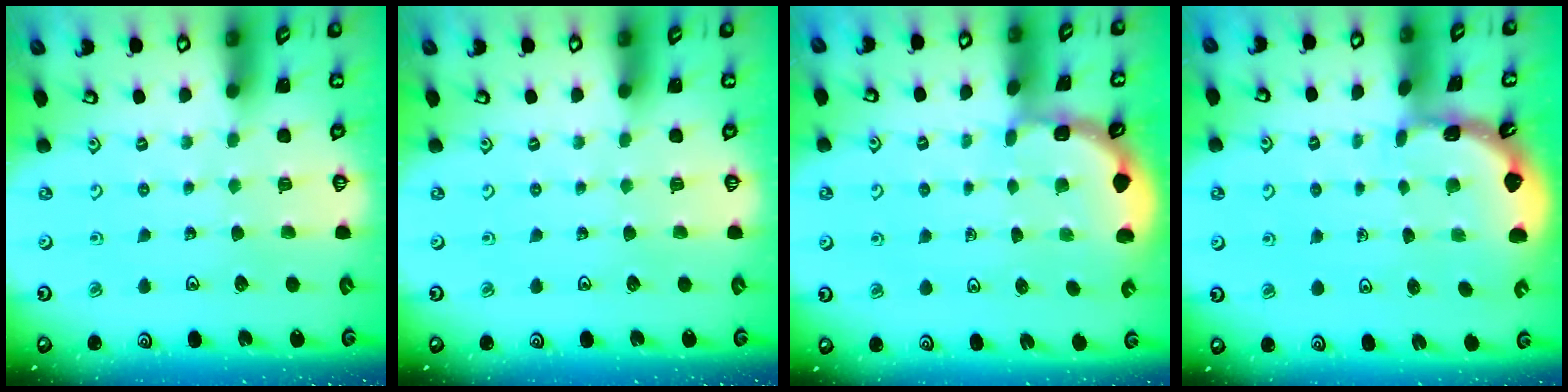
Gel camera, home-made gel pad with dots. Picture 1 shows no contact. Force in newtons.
{"total": 0.0}
{"total": 2.1, "press": 2.1, "slide": 0.2}
{"total": 1.8, "press": 1.8, "slide": 0.1}